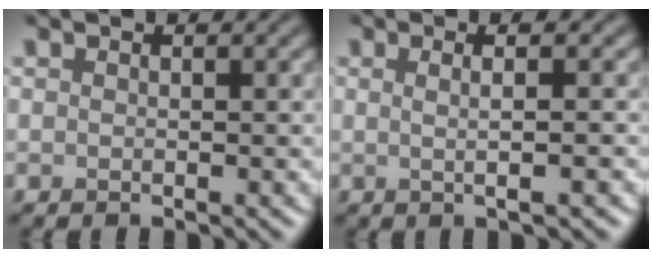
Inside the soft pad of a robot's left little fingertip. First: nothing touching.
{"total": 4.2, "force": [1.1, 1.8, 3.7], "torque": [-0.033, 0.014, -0.011]}